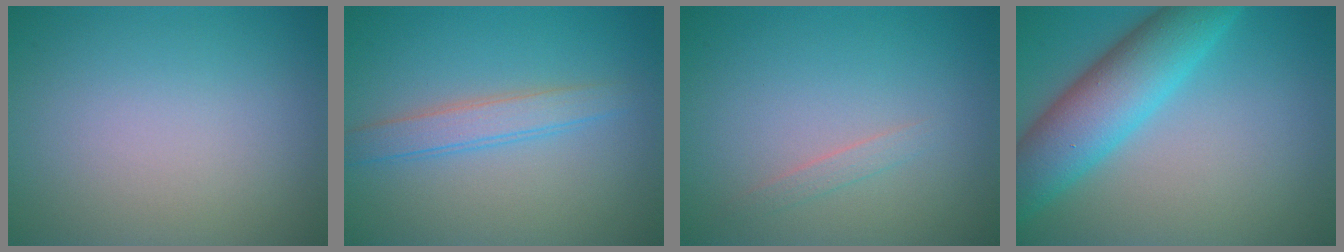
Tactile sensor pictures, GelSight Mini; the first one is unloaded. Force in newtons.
{"total": 2.5, "press": 2.5, "slide": 0.0}
{"total": 0.8, "press": 0.8, "slide": 0.1}
{"total": 7.6, "press": 7.6, "slide": 0.2}